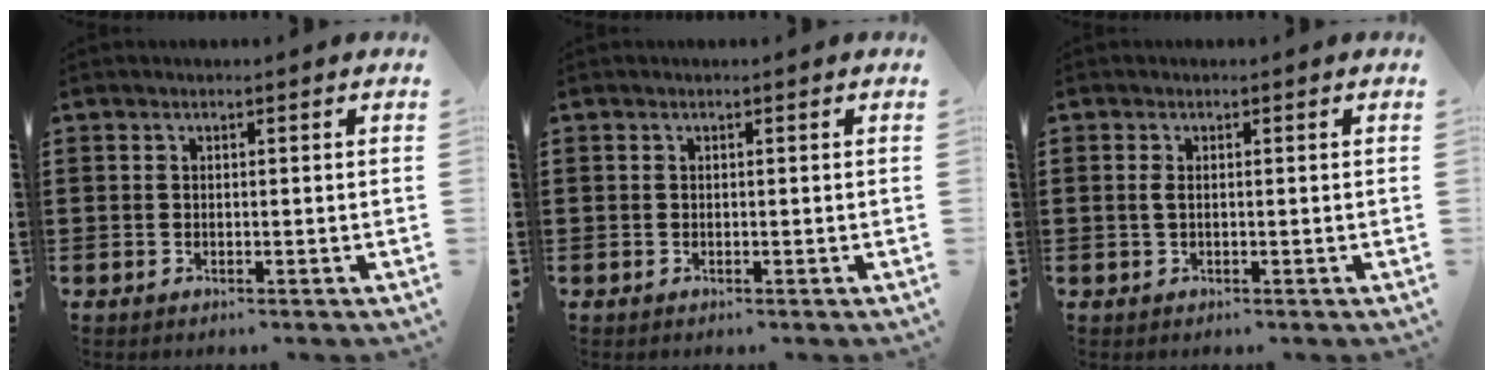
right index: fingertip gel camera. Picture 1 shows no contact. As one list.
[{"total": 0.0}, {"total": 1.2, "force": [0.0, 0.4, 1.1], "torque": [-0.030, -0.001, -0.003]}]